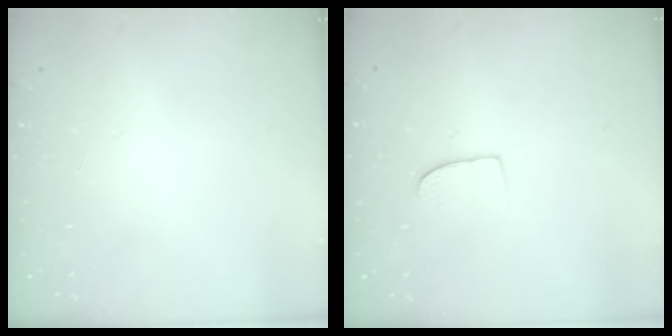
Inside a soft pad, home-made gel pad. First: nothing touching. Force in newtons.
{"total": 7.3, "press": 7.2, "slide": 0.5}